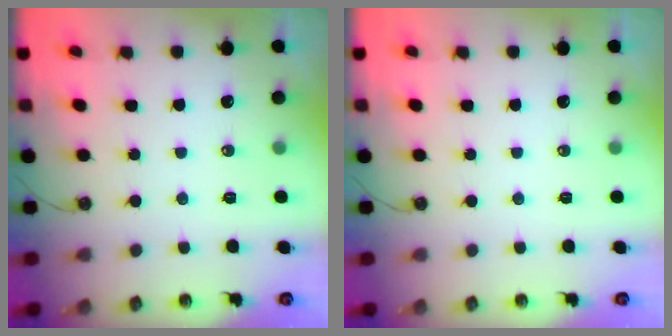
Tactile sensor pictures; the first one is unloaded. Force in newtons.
{"total": 0.0}